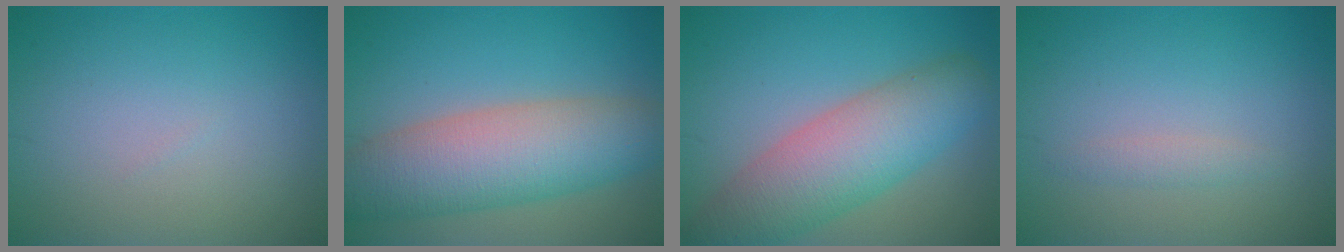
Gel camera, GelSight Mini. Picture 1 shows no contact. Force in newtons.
{"total": 8.9, "press": 8.9, "slide": 0.5}
{"total": 8.0, "press": 8.0, "slide": 0.3}
{"total": 1.1, "press": 1.1, "slide": 0.1}